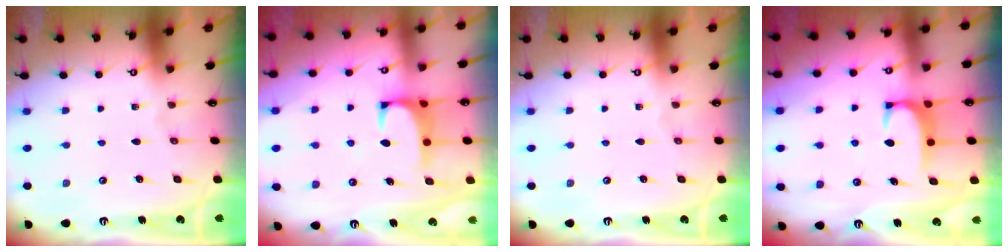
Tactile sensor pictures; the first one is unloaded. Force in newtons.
{"total": 1.2, "press": 1.2, "slide": 0.4}
{"total": 0.0}
{"total": 2.0, "press": 1.9, "slide": 0.6}